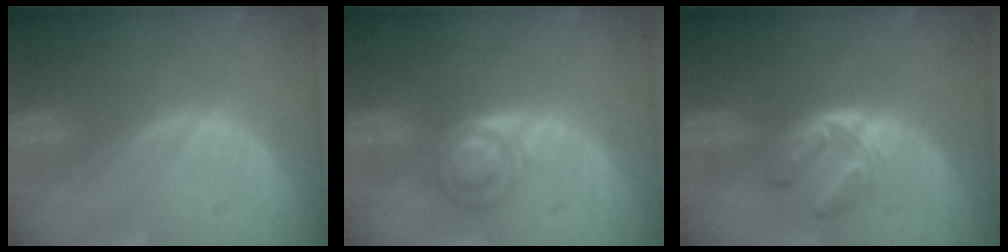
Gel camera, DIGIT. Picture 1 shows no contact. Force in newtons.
{"total": 4.5, "press": 4.5, "slide": 0.4}
{"total": 6.2, "press": 5.0, "slide": 3.6}